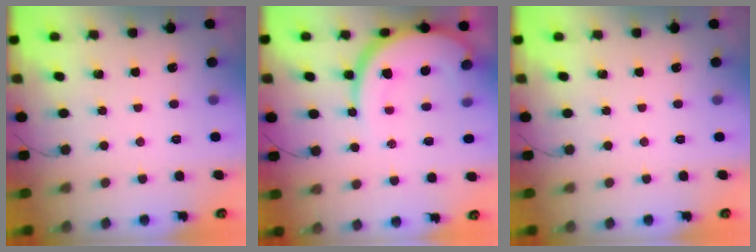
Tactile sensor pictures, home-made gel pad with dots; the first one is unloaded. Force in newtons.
{"total": 13.4, "press": 13.3, "slide": 1.4}
{"total": 0.0}